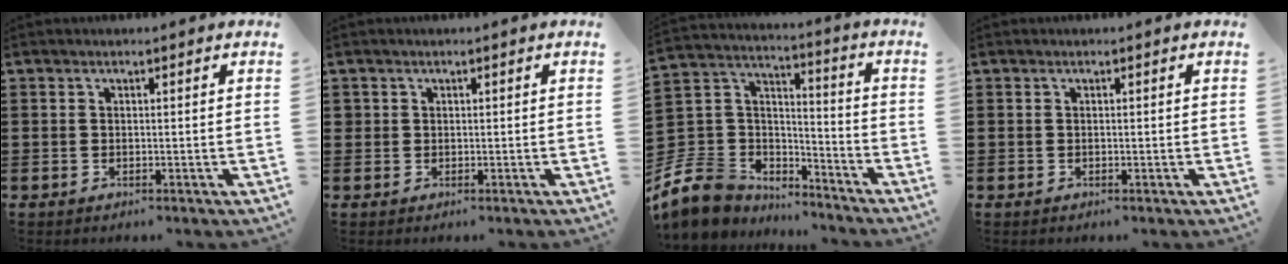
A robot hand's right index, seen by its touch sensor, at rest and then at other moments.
{"total": 0.8, "force": [0.1, 0.8, 0.1], "torque": [-0.002, 0.005, 0.002]}
{"total": 9.4, "force": [-6.8, 6.2, 1.6], "torque": [-0.086, 0.004, -0.136]}
{"total": 0.0}